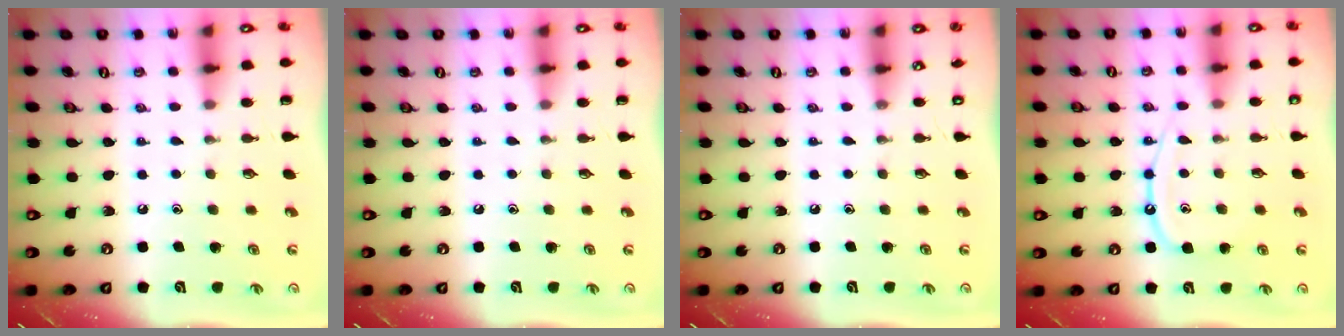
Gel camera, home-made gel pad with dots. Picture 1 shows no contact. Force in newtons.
{"total": 0.0}
{"total": 0.0}
{"total": 10.9, "press": 10.8, "slide": 0.9}